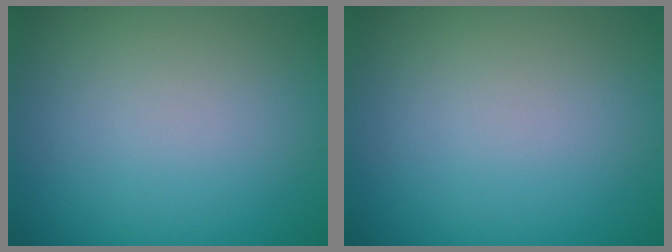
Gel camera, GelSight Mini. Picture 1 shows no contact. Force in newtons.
{"total": 0.0}